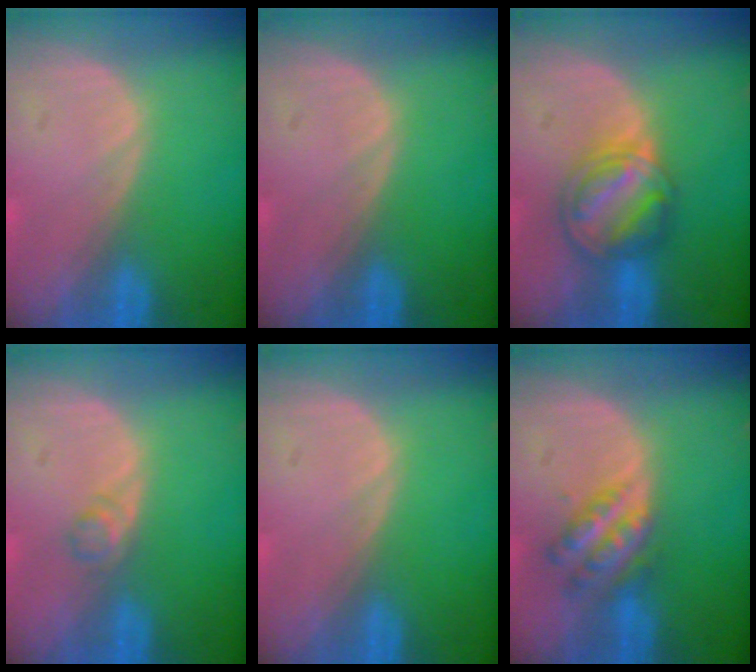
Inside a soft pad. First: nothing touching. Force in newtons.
{"total": 0.0}
{"total": 6.9, "press": 6.3, "slide": 2.8}
{"total": 1.6, "press": 1.6, "slide": 0.2}
{"total": 0.0}
{"total": 5.9, "press": 5.1, "slide": 2.8}